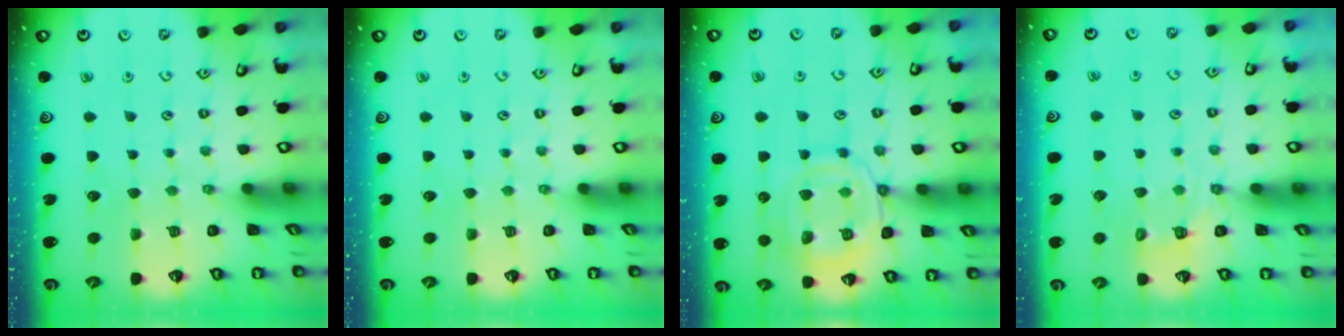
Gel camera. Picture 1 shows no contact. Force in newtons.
{"total": 0.0}
{"total": 13.4, "press": 13.3, "slide": 1.1}
{"total": 3.6, "press": 3.1, "slide": 1.9}